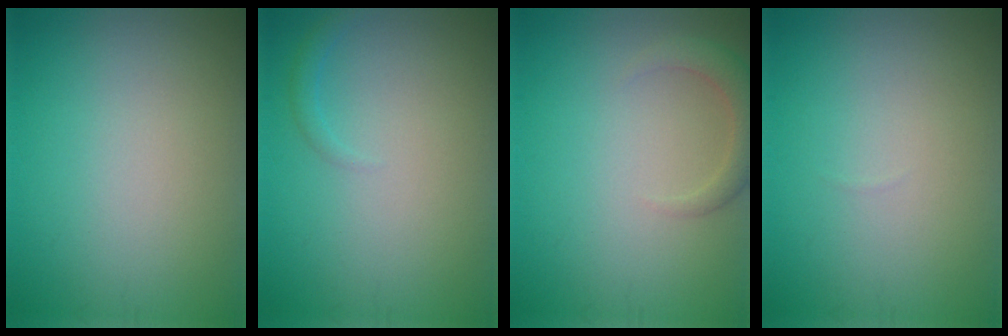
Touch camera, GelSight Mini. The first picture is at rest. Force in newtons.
{"total": 0.9, "press": 0.9, "slide": 0.1}
{"total": 2.3, "press": 2.3, "slide": 0.2}
{"total": 0.0}